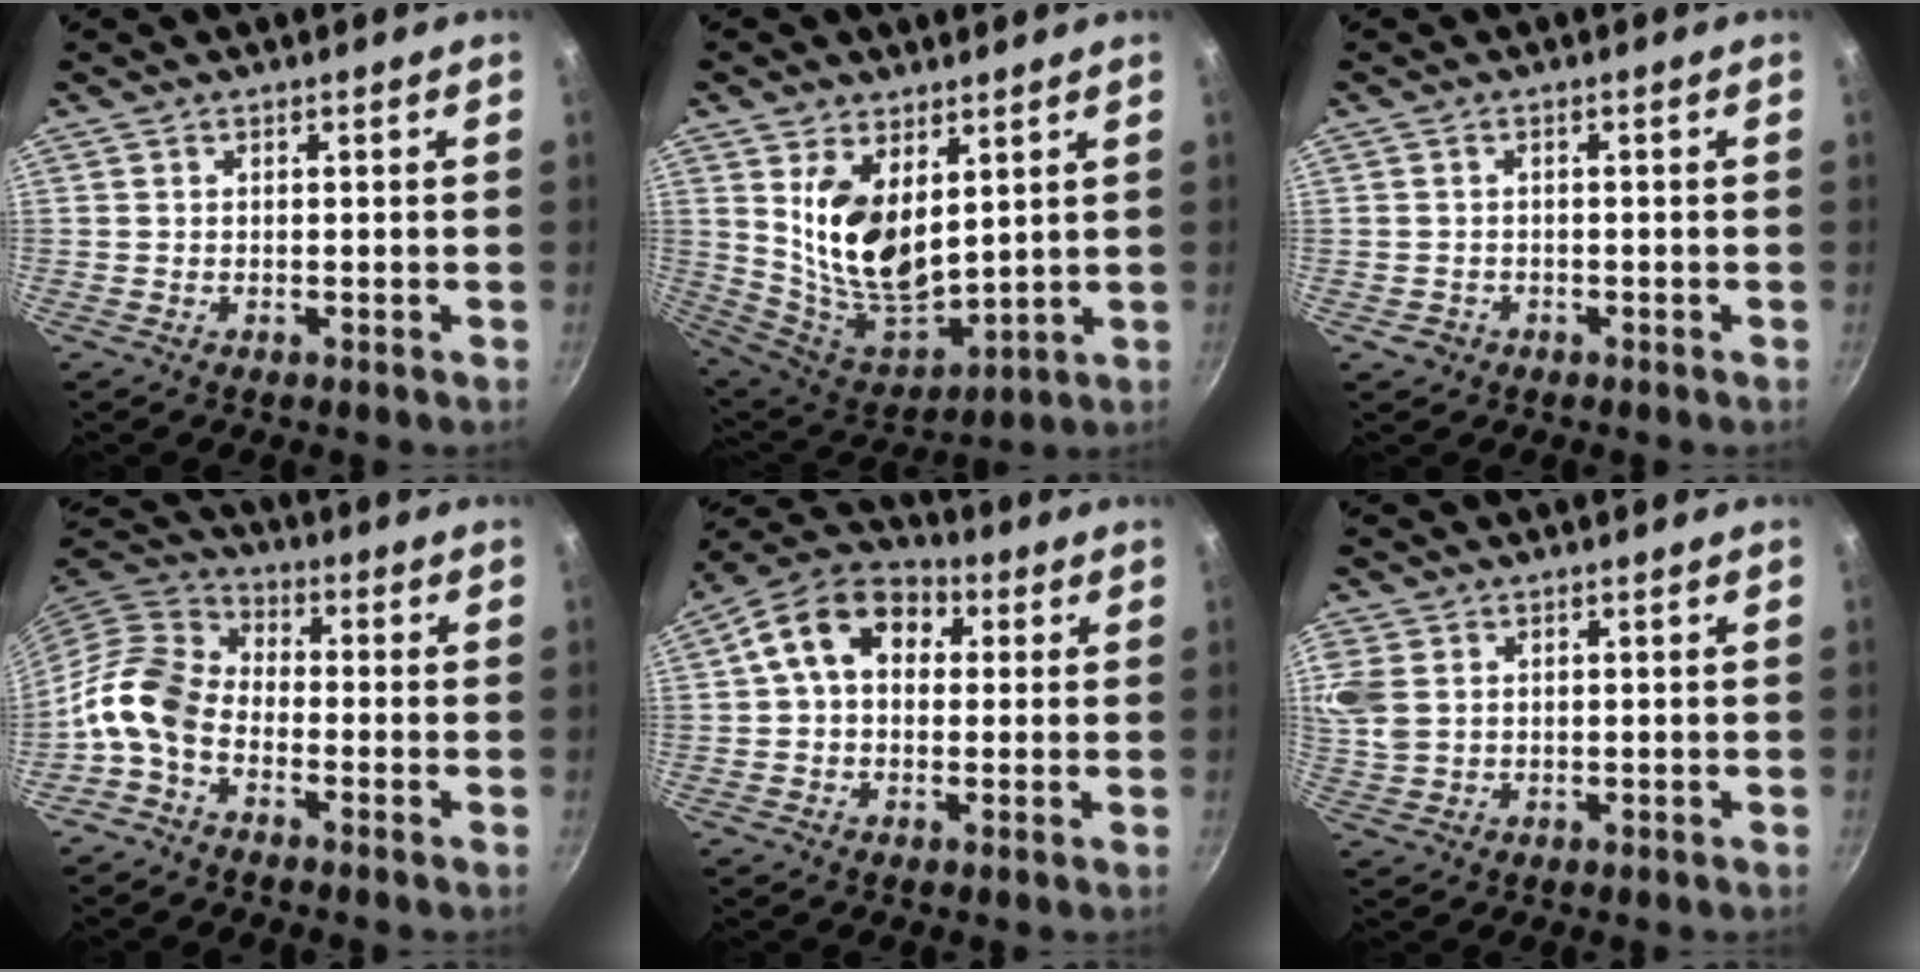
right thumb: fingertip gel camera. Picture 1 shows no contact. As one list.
[{"total": 15.2, "force": [5.0, 8.6, 11.5], "torque": [-0.189, -0.054, 0.113]}, {"total": 2.0, "force": [-0.8, 1.8, 0.6], "torque": [-0.006, 0.009, -0.007]}, {"total": 9.6, "force": [-3.7, 6.3, 6.2], "torque": [-0.116, 0.049, -0.095]}, {"total": 12.6, "force": [2.7, 9.3, 8.2], "torque": [-0.108, 0.027, 0.023]}, {"total": 7.6, "force": [2.0, 5.9, 4.4], "torque": [-0.095, 0.003, 0.041]}]